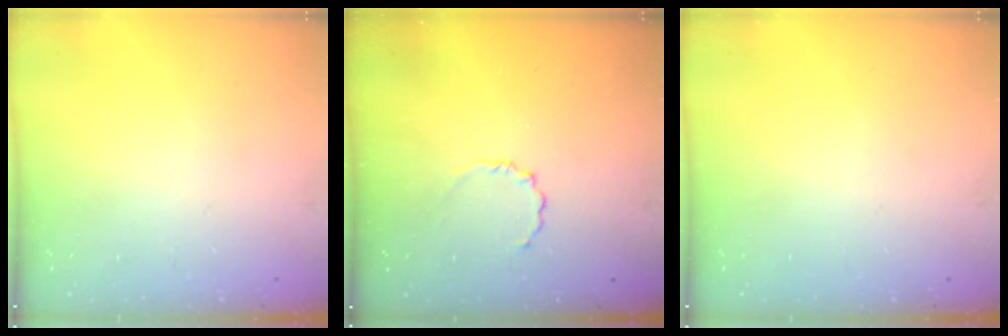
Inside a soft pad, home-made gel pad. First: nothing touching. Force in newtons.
{"total": 3.6, "press": 3.4, "slide": 1.2}
{"total": 0.0}